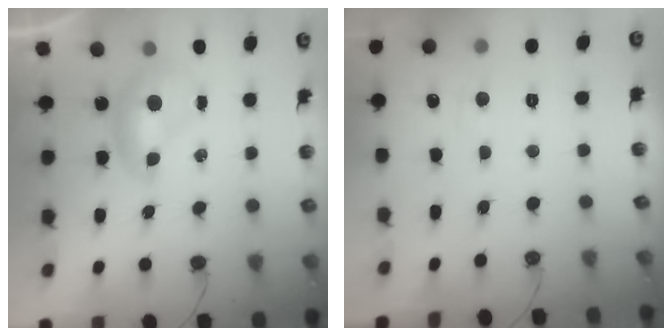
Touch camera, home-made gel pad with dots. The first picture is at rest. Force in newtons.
{"total": 0.6, "press": 0.4, "slide": 0.5}